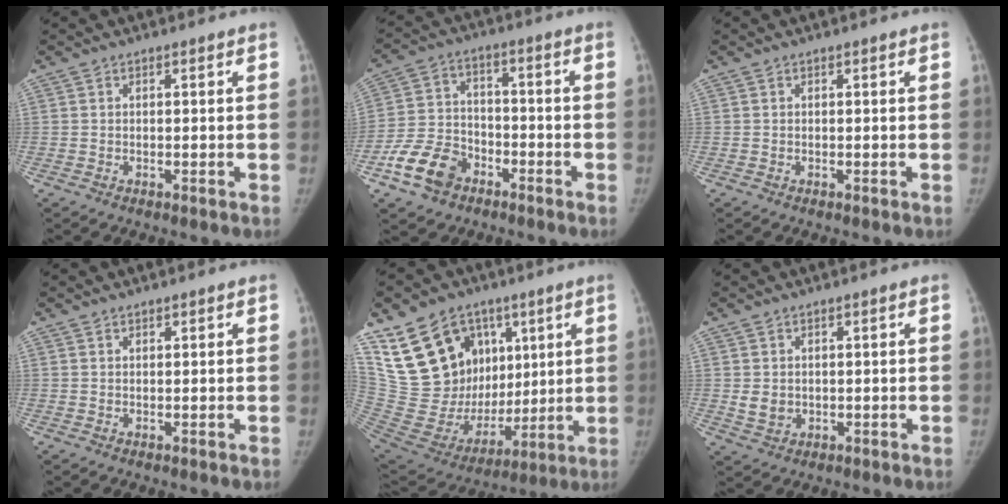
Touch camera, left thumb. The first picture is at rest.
{"total": 10.6, "force": [-6.0, 7.3, 4.7], "torque": [-0.079, 0.033, -0.115]}
{"total": 0.0}
{"total": 0.6, "force": [0.5, 0.2, 0.2], "torque": [-0.002, -0.003, 0.009]}
{"total": 24.4, "force": [10.7, 17.2, 13.6], "torque": [-0.212, -0.014, 0.211]}
{"total": 3.0, "force": [0.4, 2.5, 1.6], "torque": [-0.020, -0.008, 0.018]}